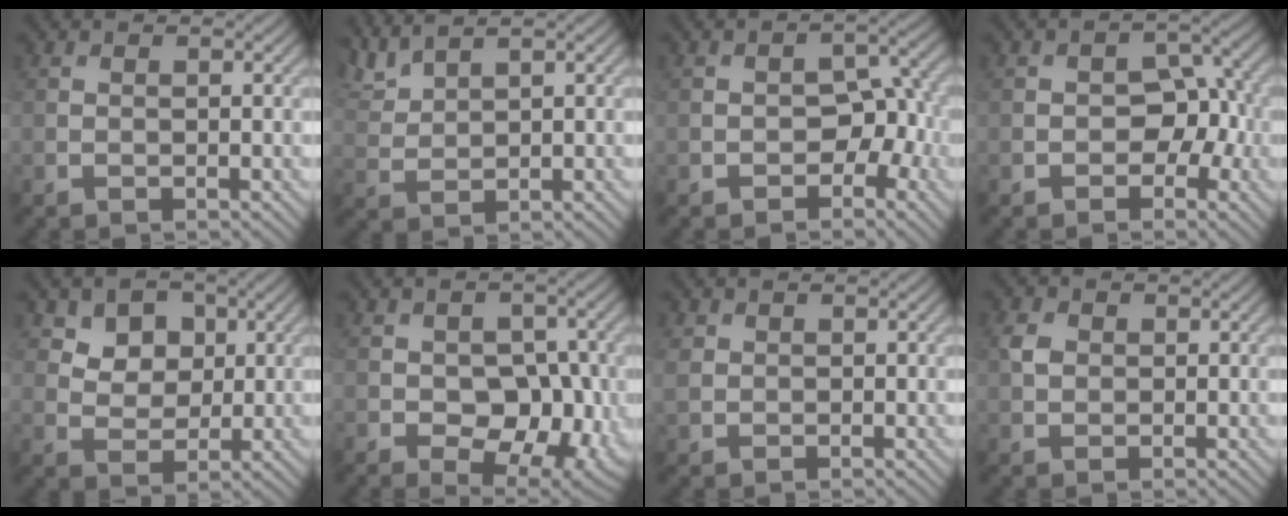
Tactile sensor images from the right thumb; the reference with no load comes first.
{"total": 3.8, "force": [3.3, 0.7, 1.8], "torque": [-0.055, 0.013, 0.077]}
{"total": 4.7, "force": [-1.8, 3.2, 2.9], "torque": [-0.031, 0.001, -0.030]}
{"total": 4.6, "force": [-1.3, 3.4, 2.8], "torque": [-0.023, 0.003, -0.028]}
{"total": 5.1, "force": [2.7, 3.7, 2.2], "torque": [-0.049, -0.022, 0.059]}
{"total": 8.9, "force": [-1.6, 6.1, 6.2], "torque": [-0.092, -0.019, -0.019]}
{"total": 1.9, "force": [0.8, 1.5, 0.7], "torque": [-0.022, -0.001, 0.017]}
{"total": 2.2, "force": [0.5, 1.8, 1.1], "torque": [-0.029, 0.003, 0.007]}